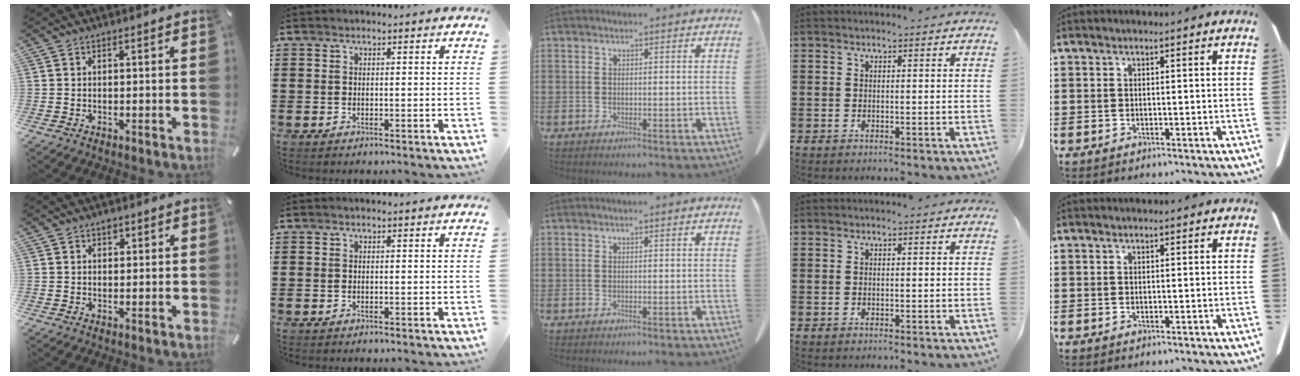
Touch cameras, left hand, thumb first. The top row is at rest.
{"thumb": {"total": 1.3, "force": [0.7, 0.9, 0.5], "torque": [-0.002, -0.002, 0.012]}}